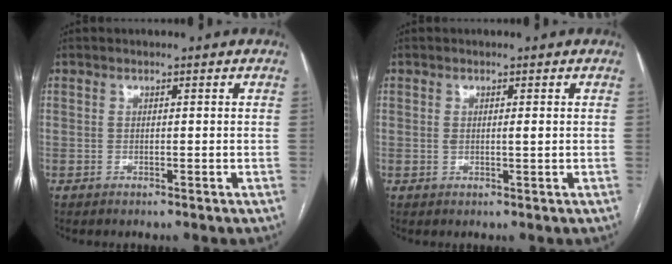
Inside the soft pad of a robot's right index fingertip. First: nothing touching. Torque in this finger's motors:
{"motor_torque": [0.25, 0.01, 0.14, 0.04]}